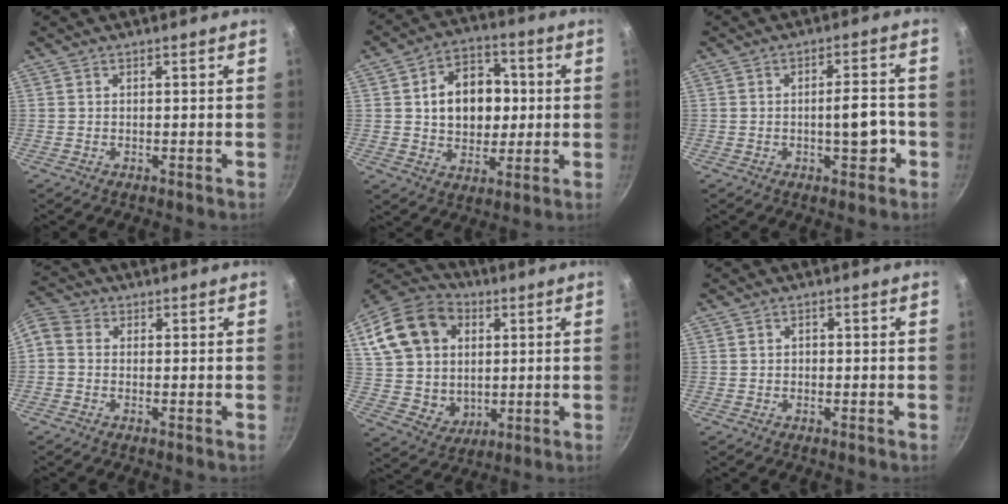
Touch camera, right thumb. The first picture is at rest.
{"total": 13.8, "force": [1.5, 10.3, 9.0], "torque": [-0.100, 0.011, 0.021]}
{"total": 6.2, "force": [-1.8, 2.5, 5.4], "torque": [-0.053, 0.019, -0.026]}
{"total": 6.4, "force": [-0.5, 5.3, 3.6], "torque": [-0.091, 0.028, -0.027]}
{"total": 20.6, "force": [5.5, 16.2, 11.5], "torque": [-0.209, 0.013, 0.105]}
{"total": 1.1, "force": [-0.1, 0.9, 0.5], "torque": [-0.006, 0.004, -0.003]}